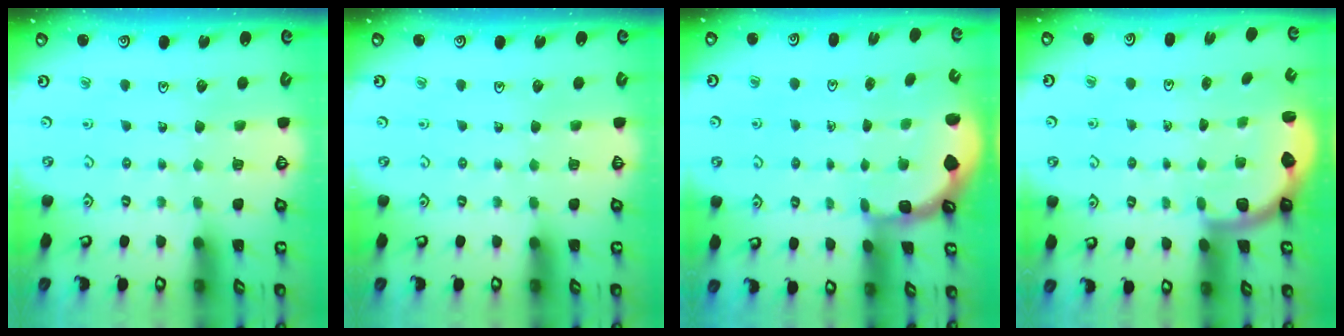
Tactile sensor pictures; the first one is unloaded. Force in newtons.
{"total": 0.0}
{"total": 1.7, "press": 1.6, "slide": 0.4}
{"total": 2.2, "press": 2.0, "slide": 1.1}